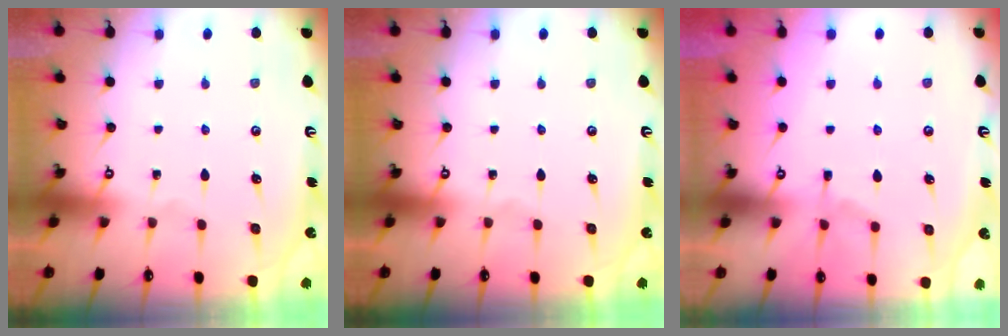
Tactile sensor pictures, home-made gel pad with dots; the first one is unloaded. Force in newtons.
{"total": 0.0}
{"total": 6.9, "press": 6.7, "slide": 1.5}